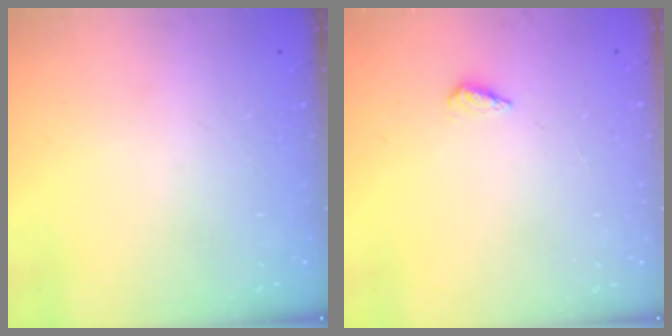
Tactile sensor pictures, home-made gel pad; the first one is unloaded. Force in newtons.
{"total": 2.3, "press": 2.2, "slide": 0.8}